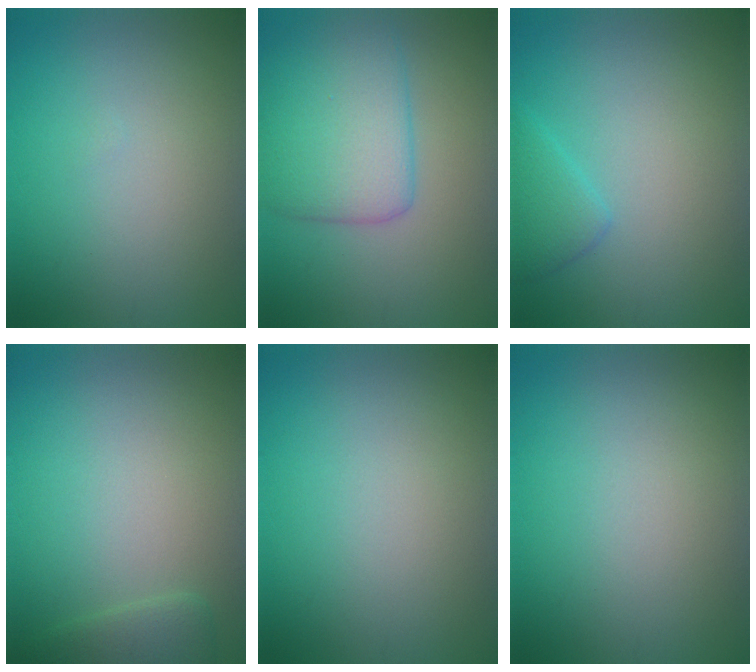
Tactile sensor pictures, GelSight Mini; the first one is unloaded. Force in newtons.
{"total": 6.0, "press": 6.0, "slide": 0.1}
{"total": 2.0, "press": 2.0, "slide": 0.1}
{"total": 2.1, "press": 2.1, "slide": 0.2}
{"total": 0.0}
{"total": 0.0}